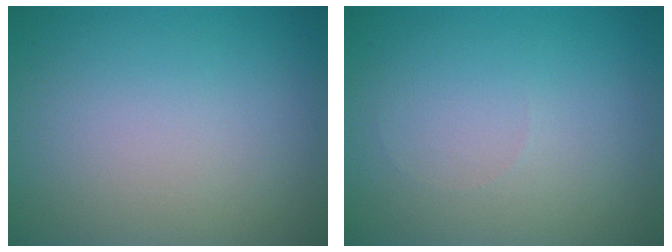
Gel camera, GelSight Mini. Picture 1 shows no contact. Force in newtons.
{"total": 0.0}